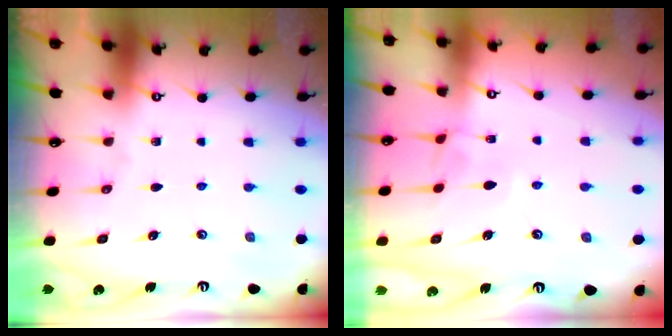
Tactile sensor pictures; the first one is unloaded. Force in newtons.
{"total": 3.0, "press": 3.0, "slide": 0.3}